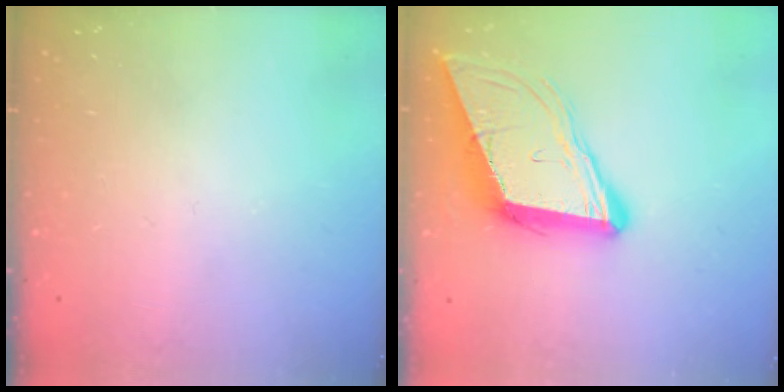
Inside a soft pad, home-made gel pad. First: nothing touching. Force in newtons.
{"total": 12.0, "press": 11.5, "slide": 3.7}